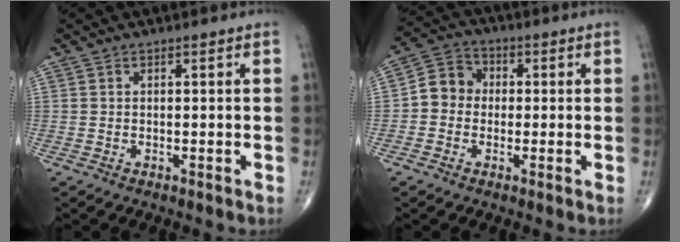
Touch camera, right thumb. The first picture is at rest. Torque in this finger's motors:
{"motor_torque": [0.52, 1.29, 0.45, -0.19, 0.02]}